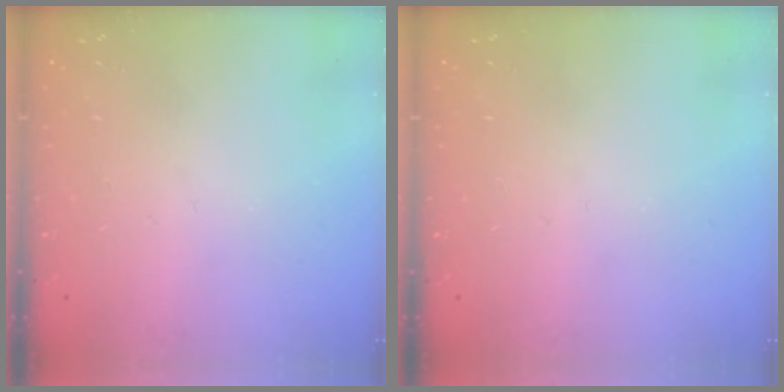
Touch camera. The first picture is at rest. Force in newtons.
{"total": 0.0}